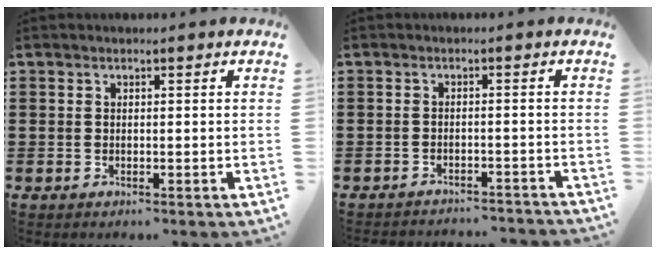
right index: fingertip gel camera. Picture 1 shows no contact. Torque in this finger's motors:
{"motor_torque": [-2.14, 0.00, -1.05, -0.21]}